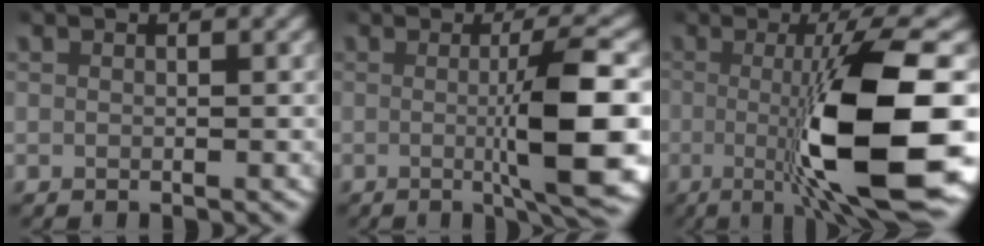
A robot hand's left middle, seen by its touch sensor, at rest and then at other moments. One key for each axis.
{"total": 7.6, "fx": -0.6, "fy": 0.5, "fz": 7.6, "tx": -0.104, "ty": -0.001, "tz": -0.008}
{"total": 12.0, "fx": -1.3, "fy": 2.0, "fz": 11.7, "tx": -0.175, "ty": 0.000, "tz": -0.018}